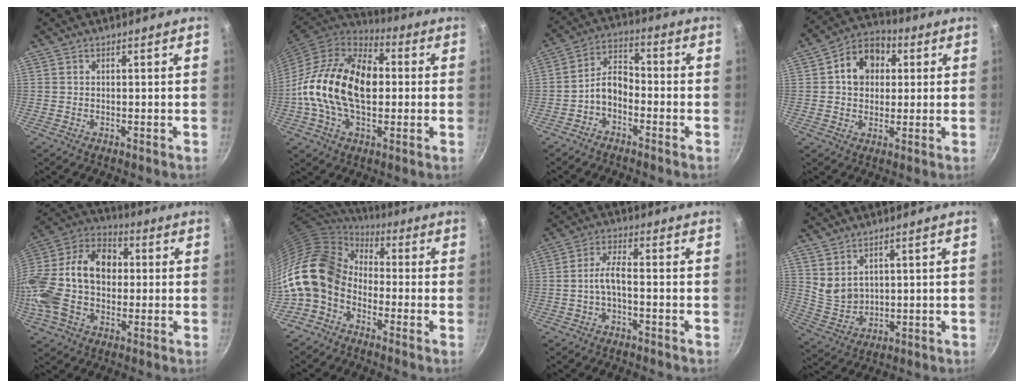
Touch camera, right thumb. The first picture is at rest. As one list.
[{"total": 22.3, "force": [0.2, 14.0, 17.4], "torque": [-0.288, 0.027, -0.012]}, {"total": 6.1, "force": [-2.9, 3.7, 3.8], "torque": [-0.059, 0.048, -0.063]}, {"total": 10.5, "force": [2.3, 8.5, 5.8], "torque": [-0.057, 0.014, 0.021]}, {"total": 24.4, "force": [-0.6, 17.2, 17.4], "torque": [-0.334, 0.055, -0.024]}, {"total": 14.3, "force": [-2.6, 10.7, 9.1], "torque": [-0.148, 0.039, -0.075]}, {"total": 4.2, "force": [-1.7, 1.2, 3.6], "torque": [-0.082, 0.026, -0.037]}, {"total": 5.4, "force": [3.3, 3.3, 2.7], "torque": [-0.041, -0.026, 0.081]}]